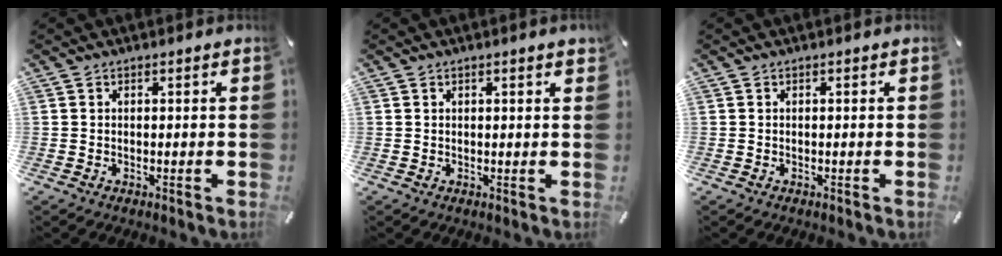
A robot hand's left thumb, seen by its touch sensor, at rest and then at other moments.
{"total": 1.0, "force": [0.6, 0.1, 0.8], "torque": [-0.017, 0.000, 0.010]}
{"total": 0.0}